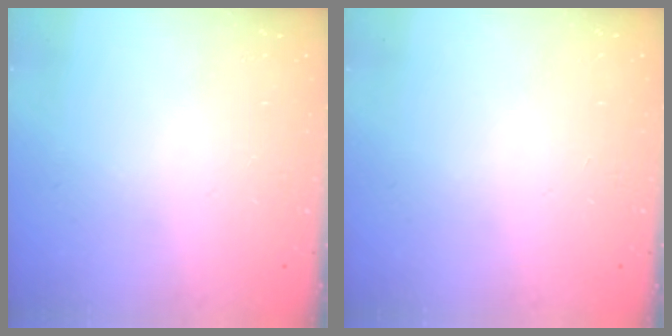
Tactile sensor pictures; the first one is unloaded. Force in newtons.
{"total": 0.0}